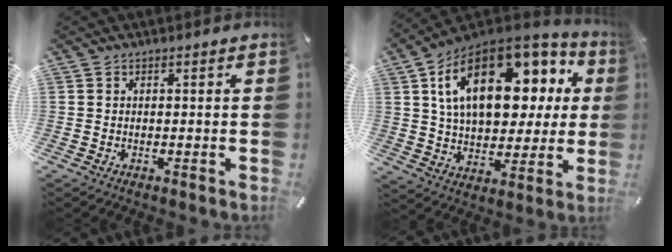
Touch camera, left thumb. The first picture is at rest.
{"total": 22.6, "force": [8.7, 13.1, 16.2], "torque": [-0.293, -0.043, 0.143]}